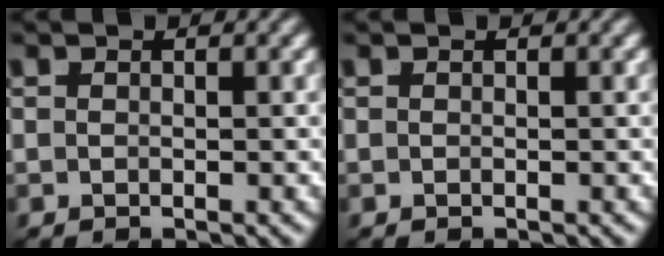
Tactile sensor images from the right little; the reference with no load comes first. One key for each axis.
{"total": 0.0}